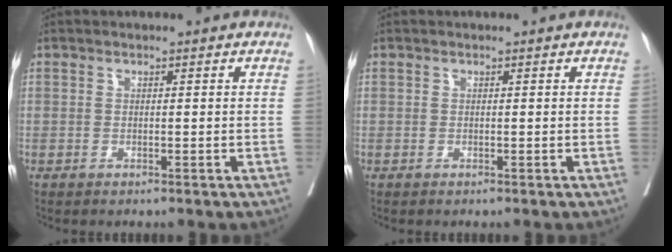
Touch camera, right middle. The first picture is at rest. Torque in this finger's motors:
{"motor_torque": [0.00, -0.01, -0.02, 0.00]}